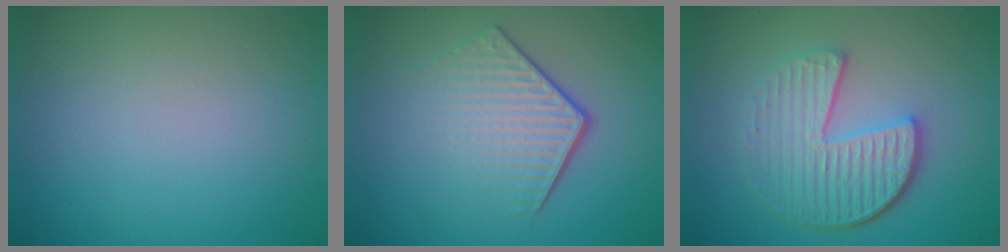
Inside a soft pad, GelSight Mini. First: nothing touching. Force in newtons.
{"total": 4.3, "press": 2.8, "slide": 3.3}
{"total": 5.6, "press": 4.2, "slide": 3.8}